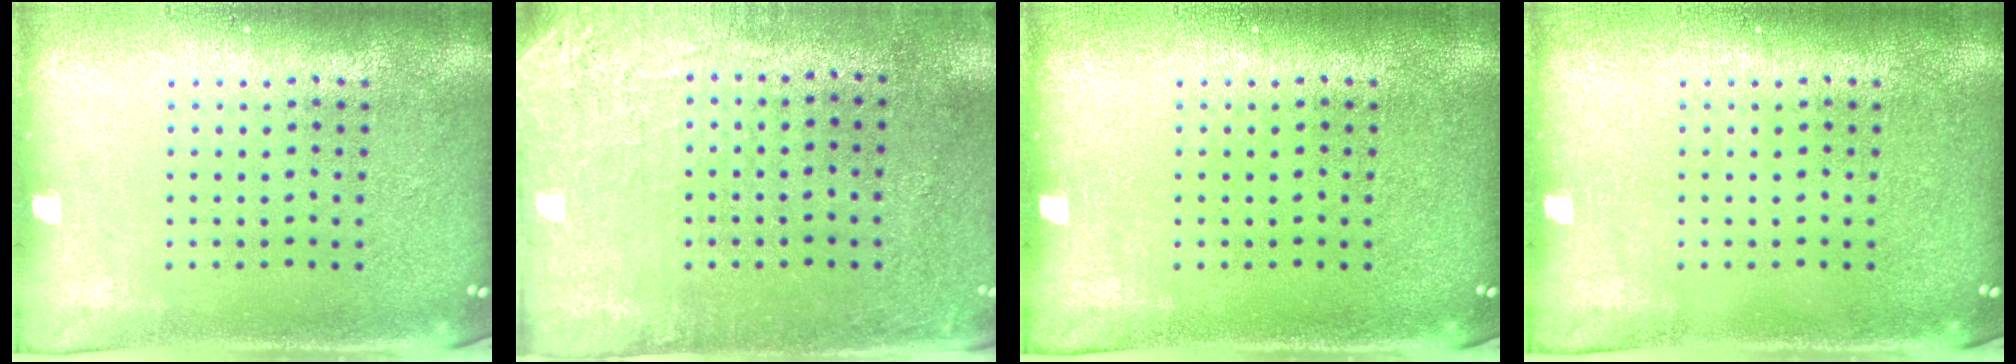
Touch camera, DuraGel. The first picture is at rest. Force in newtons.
{"total": 2.7, "press": 2.3, "slide": 1.4}
{"total": 0.0}
{"total": 0.0}